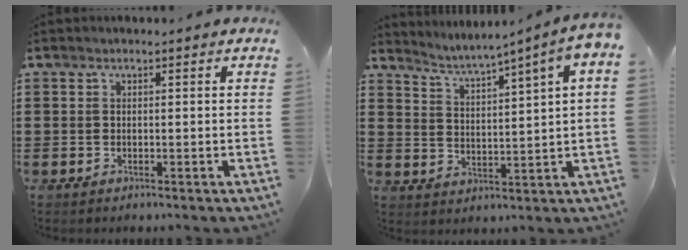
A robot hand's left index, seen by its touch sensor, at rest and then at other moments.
{"total": 3.0, "force": [2.0, -0.6, 2.2], "torque": [-0.055, -0.027, 0.025]}